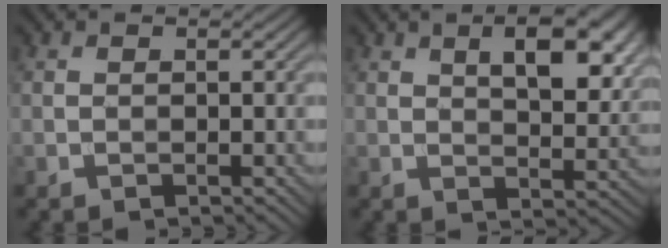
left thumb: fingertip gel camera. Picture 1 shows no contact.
{"total": 9.2, "force": [3.4, 4.1, 7.5], "torque": [-0.114, 0.004, 0.055]}